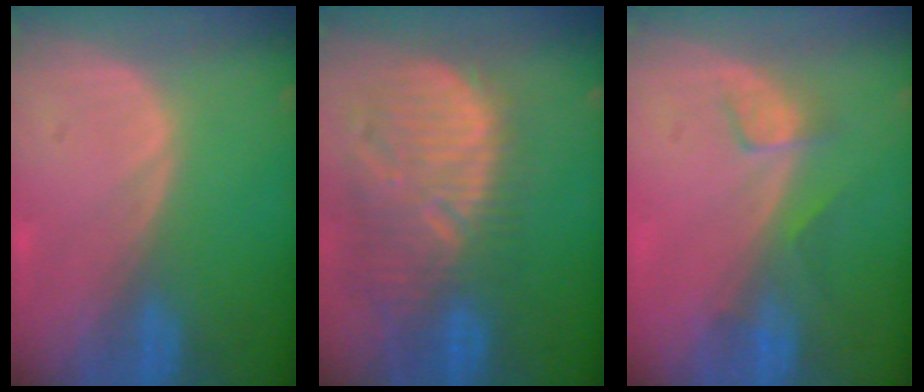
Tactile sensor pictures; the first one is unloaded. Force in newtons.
{"total": 12.6, "press": 11.2, "slide": 5.8}
{"total": 3.4, "press": 3.0, "slide": 1.5}